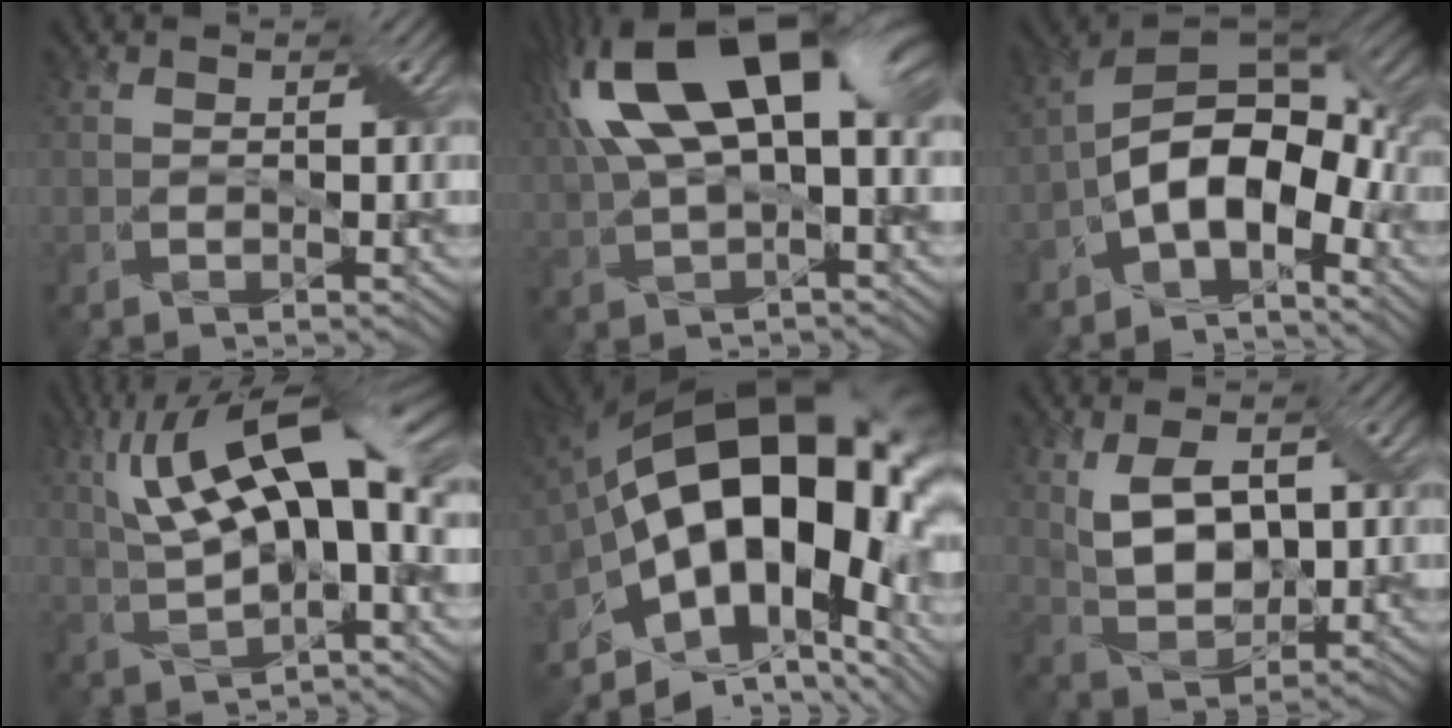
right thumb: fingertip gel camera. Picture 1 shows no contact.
{"total": 17.4, "force": [5.1, 8.1, 14.6], "torque": [-0.279, 0.034, 0.082]}
{"total": 12.8, "force": [-4.7, 7.1, 9.6], "torque": [-0.166, -0.006, -0.106]}
{"total": 15.2, "force": [4.6, 5.5, 13.4], "torque": [-0.250, 0.023, 0.075]}
{"total": 21.5, "force": [-0.6, 13.4, 16.8], "torque": [-0.285, -0.039, -0.001]}
{"total": 8.2, "force": [1.6, 4.7, 6.5], "torque": [-0.135, 0.000, 0.029]}